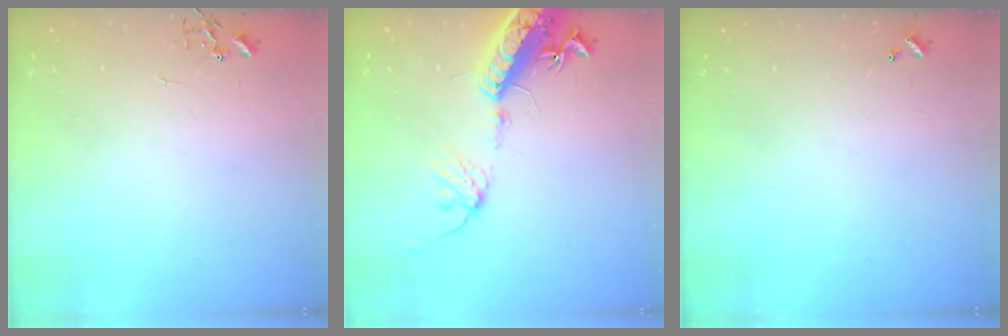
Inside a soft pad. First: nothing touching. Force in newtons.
{"total": 17.9, "press": 17.4, "slide": 4.2}
{"total": 0.0}